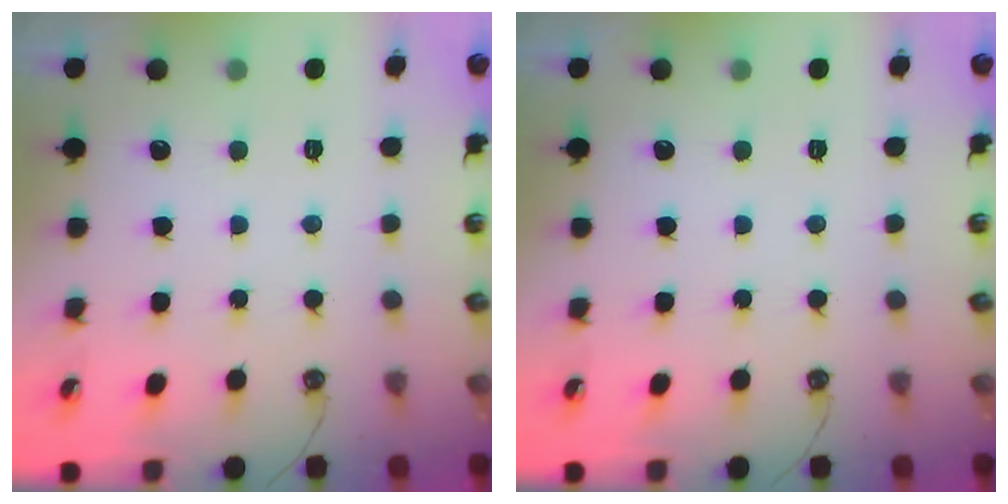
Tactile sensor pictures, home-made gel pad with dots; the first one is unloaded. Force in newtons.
{"total": 0.0}